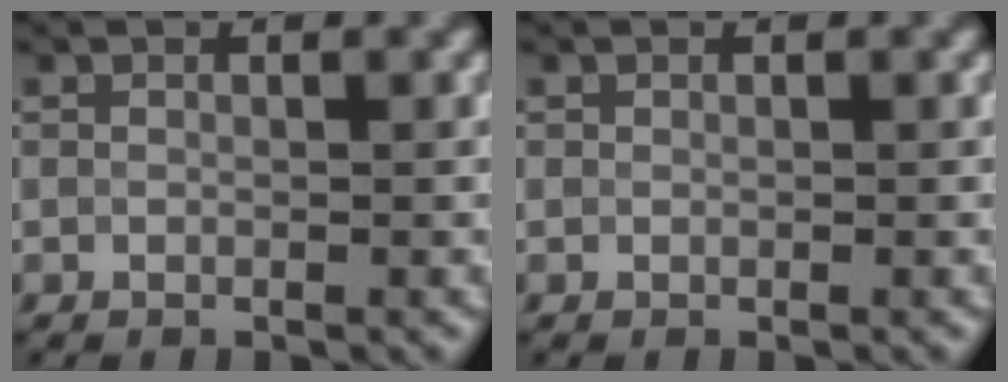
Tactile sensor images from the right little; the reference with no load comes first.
{"total": 0.0}